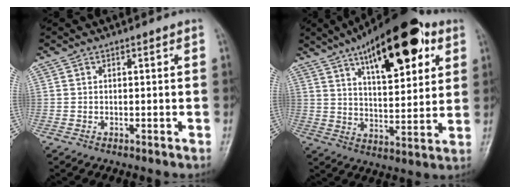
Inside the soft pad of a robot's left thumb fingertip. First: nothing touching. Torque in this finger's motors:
{"motor_torque": [1.69, 1.68, 1.77, -1.00, 0.23]}